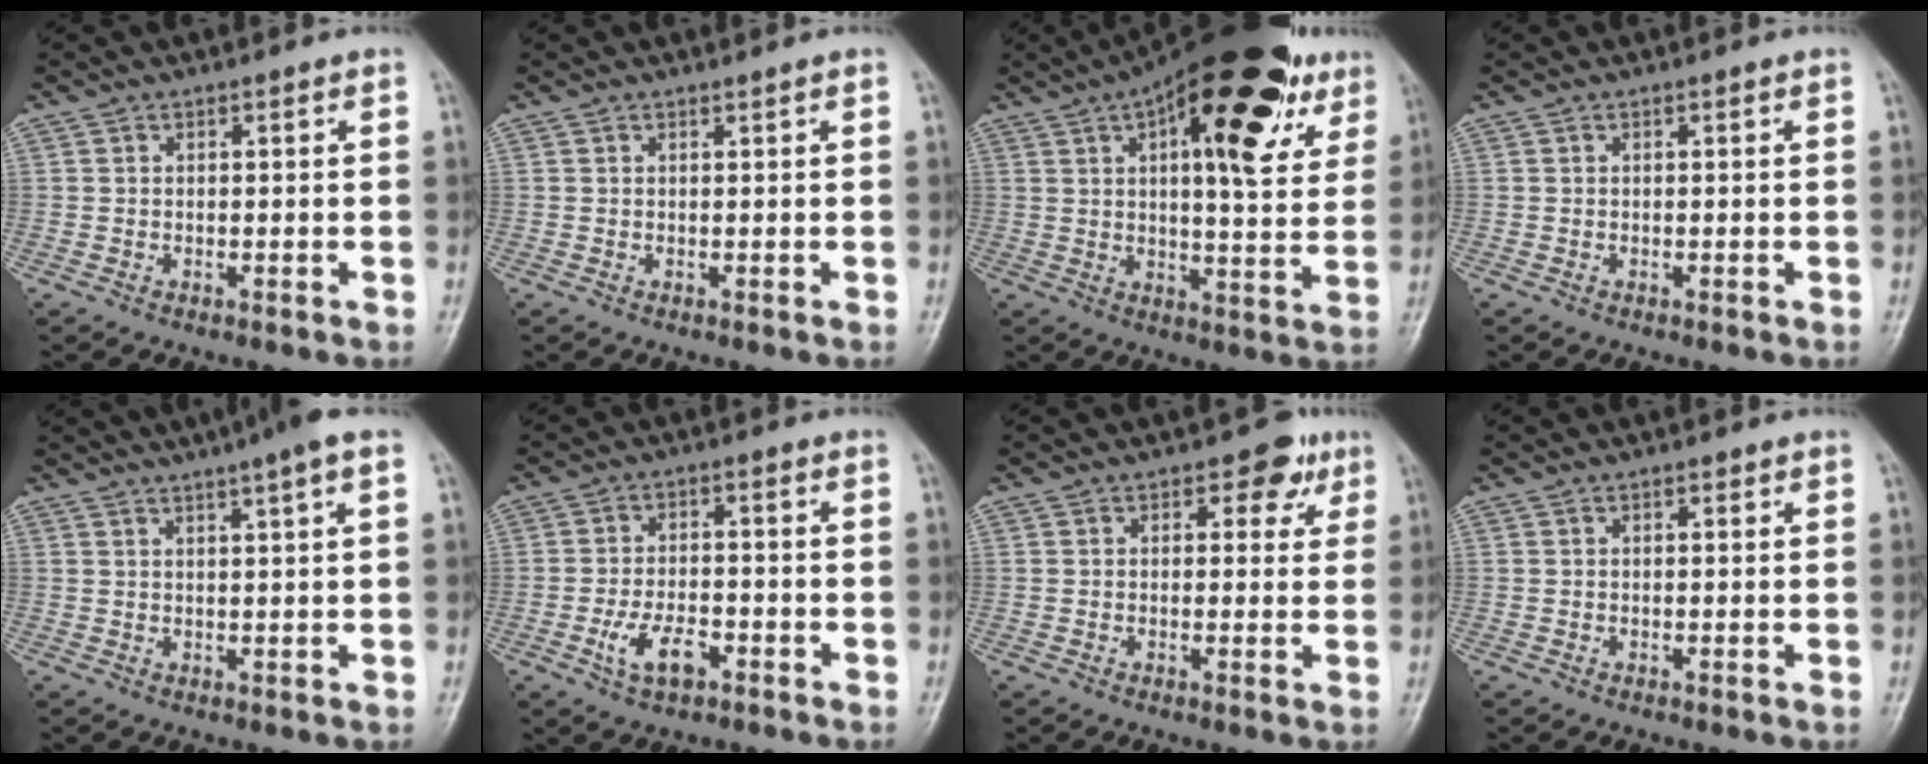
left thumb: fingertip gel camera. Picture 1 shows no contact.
{"total": 0.0}
{"total": 24.6, "force": [11.1, 9.6, 19.8], "torque": [-0.255, -0.004, 0.156]}
{"total": 0.0}
{"total": 6.6, "force": [4.1, 0.2, 5.1], "torque": [-0.073, 0.016, 0.060]}
{"total": 6.8, "force": [-3.1, 3.6, 4.9], "torque": [-0.086, 0.019, -0.056]}
{"total": 5.2, "force": [2.3, 3.2, 3.4], "torque": [-0.005, -0.002, 0.019]}
{"total": 0.9, "force": [0.3, 0.6, 0.7], "torque": [-0.004, 0.003, 0.002]}